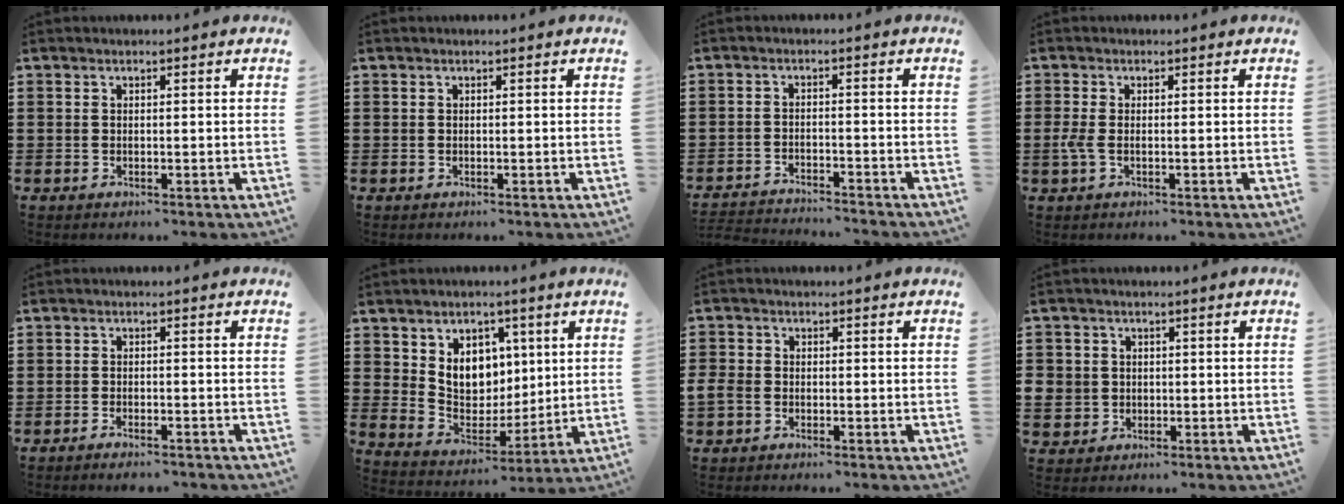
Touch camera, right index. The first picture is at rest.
{"total": 0.0}
{"total": 3.1, "force": [-3.1, -0.2, -0.1], "torque": [-0.004, -0.003, -0.066]}
{"total": 2.4, "force": [-0.7, 0.9, 2.1], "torque": [-0.059, -0.007, -0.018]}
{"total": 1.7, "force": [-1.6, -0.1, 0.4], "torque": [-0.010, -0.001, -0.031]}
{"total": 8.0, "force": [3.2, 6.7, 3.1], "torque": [-0.070, -0.011, 0.060]}
{"total": 2.1, "force": [-1.3, 1.4, 0.9], "torque": [-0.033, -0.004, -0.030]}
{"total": 2.9, "force": [-0.6, 2.8, 0.4], "torque": [-0.028, 0.003, -0.018]}